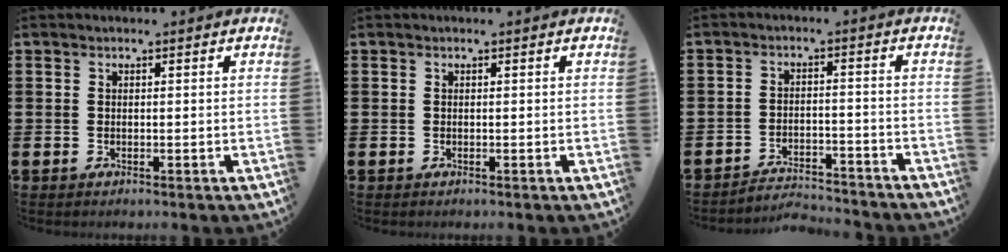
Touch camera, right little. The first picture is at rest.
{"total": 0.0}
{"total": 3.2, "force": [-3.2, 0.1, -0.1], "torque": [-0.006, 0.002, -0.070]}